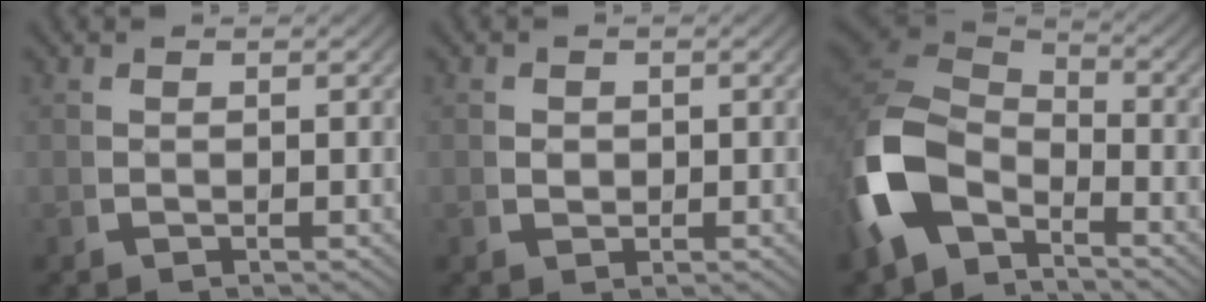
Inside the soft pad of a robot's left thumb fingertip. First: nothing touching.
{"total": 1.3, "force": [0.1, 1.1, 0.7], "torque": [-0.012, -0.008, 0.007]}
{"total": 10.4, "force": [-1.4, 7.2, 7.4], "torque": [-0.182, -0.017, -0.023]}